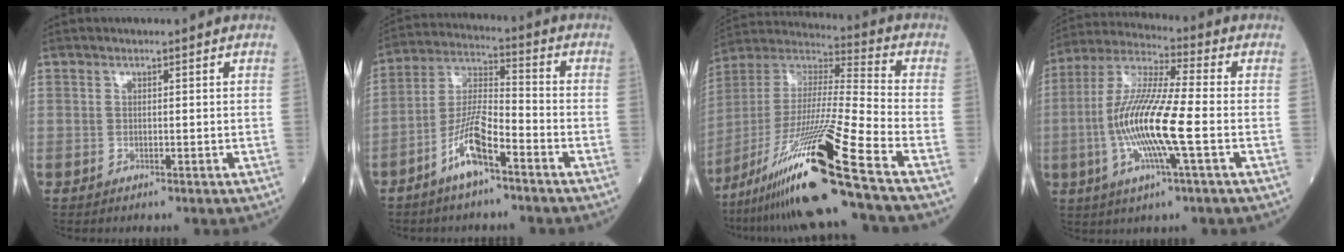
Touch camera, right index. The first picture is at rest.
{"total": 9.1, "force": [-5.3, 1.7, 7.2], "torque": [-0.149, 0.003, -0.103]}
{"total": 23.9, "force": [-14.6, -1.8, 18.8], "torque": [-0.370, -0.038, -0.277]}
{"total": 14.3, "force": [-2.9, 1.0, 14.0], "torque": [-0.284, -0.004, -0.060]}